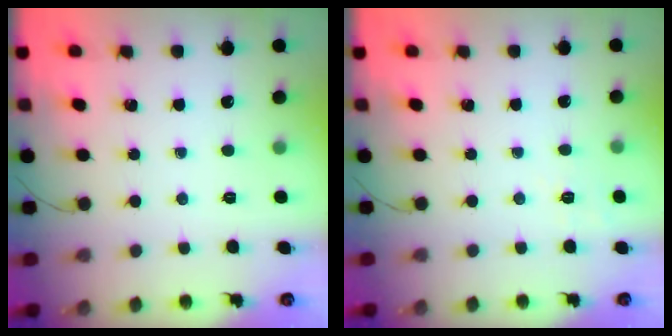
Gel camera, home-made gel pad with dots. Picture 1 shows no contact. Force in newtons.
{"total": 3.8, "press": 3.4, "slide": 1.6}